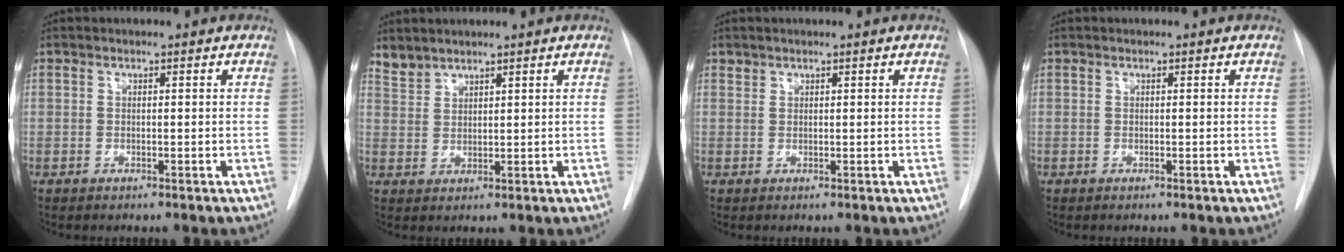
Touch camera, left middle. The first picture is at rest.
{"total": 2.7, "force": [2.7, 0.6, 0.0], "torque": [-0.001, 0.009, 0.057]}
{"total": 0.7, "force": [0.6, 0.3, -0.1], "torque": [0.001, 0.003, 0.010]}
{"total": 0.0}